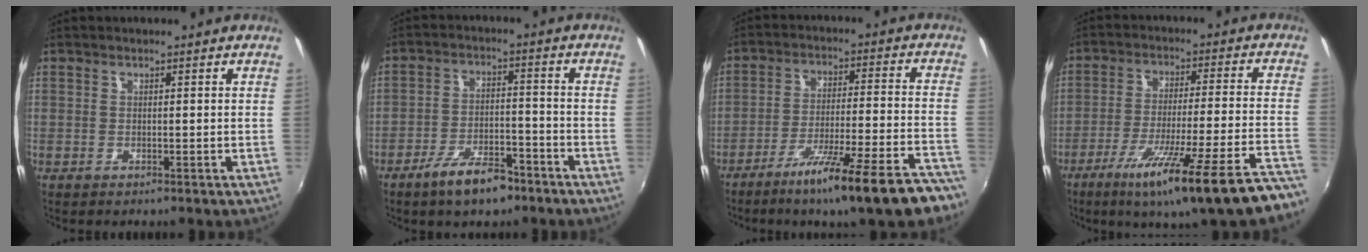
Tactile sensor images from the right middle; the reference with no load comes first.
{"total": 8.9, "force": [-6.4, 3.1, 5.4], "torque": [-0.111, 0.003, -0.102]}
{"total": 19.2, "force": [-14.8, 1.3, 12.2], "torque": [-0.192, -0.038, -0.216]}
{"total": 21.7, "force": [-16.2, 0.2, 14.5], "torque": [-0.229, -0.063, -0.240]}